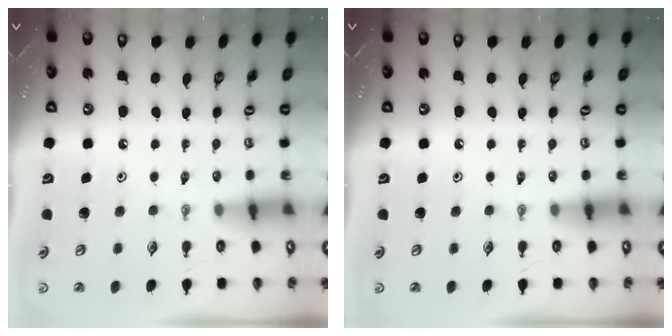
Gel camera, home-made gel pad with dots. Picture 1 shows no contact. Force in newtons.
{"total": 0.0}